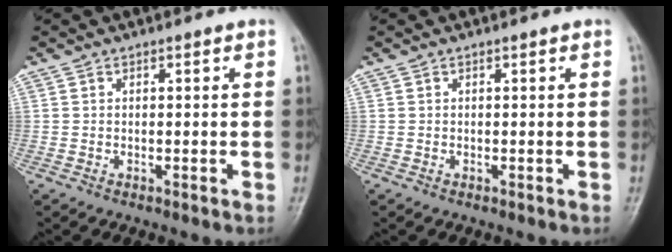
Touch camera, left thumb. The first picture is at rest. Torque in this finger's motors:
{"motor_torque": [0.00, 0.01, -0.03, -0.01, 0.00]}